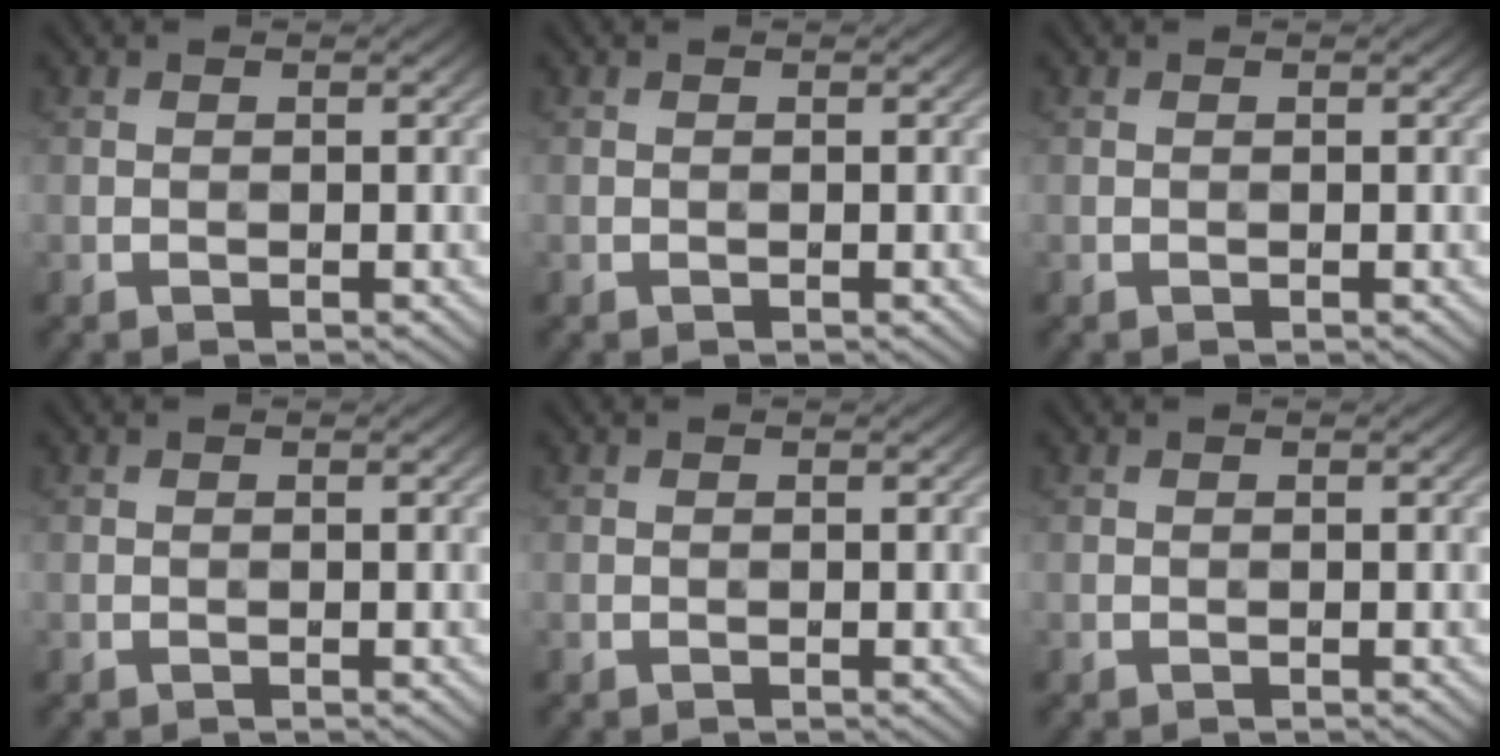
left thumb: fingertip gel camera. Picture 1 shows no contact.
{"total": 0.0}
{"total": 0.0}
{"total": 0.0}
{"total": 0.0}
{"total": 0.0}